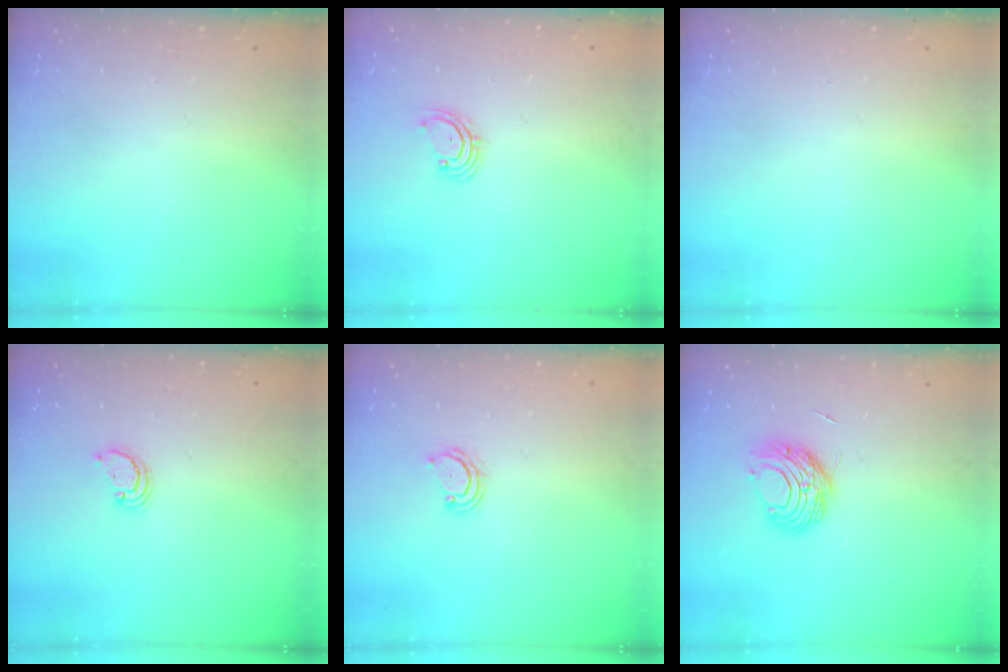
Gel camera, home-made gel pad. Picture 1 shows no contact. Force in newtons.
{"total": 2.0, "press": 2.0, "slide": 0.4}
{"total": 0.0}
{"total": 2.6, "press": 2.6, "slide": 0.2}
{"total": 3.6, "press": 3.6, "slide": 0.3}
{"total": 9.7, "press": 9.7, "slide": 0.9}